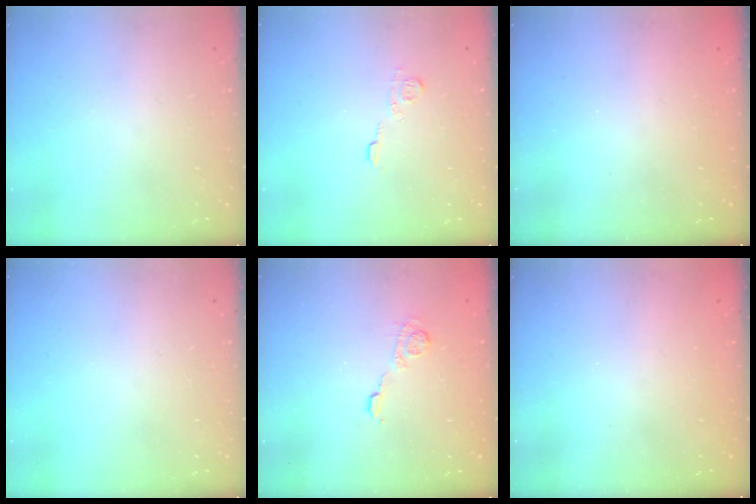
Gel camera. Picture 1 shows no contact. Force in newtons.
{"total": 6.0, "press": 6.0, "slide": 0.7}
{"total": 2.4, "press": 2.3, "slide": 0.7}
{"total": 0.0}
{"total": 5.0, "press": 4.9, "slide": 0.7}
{"total": 2.4, "press": 2.3, "slide": 0.8}